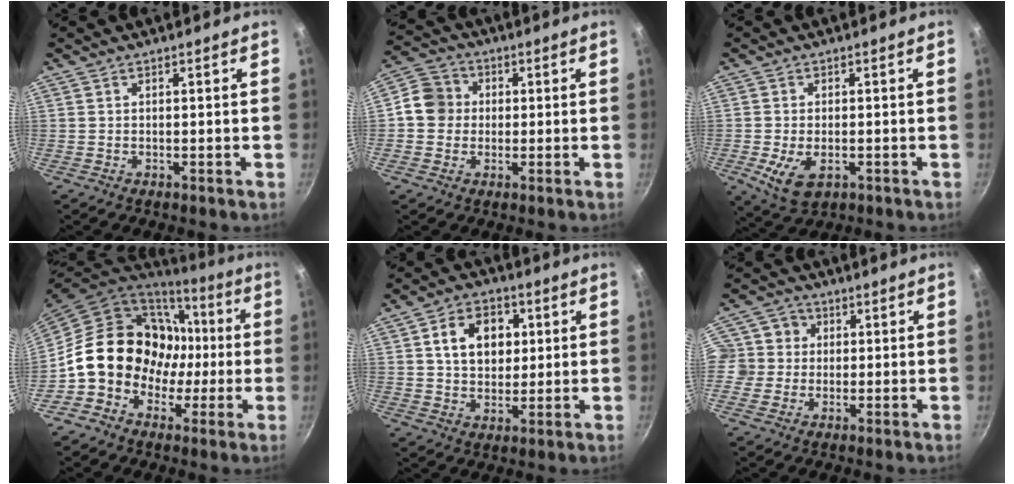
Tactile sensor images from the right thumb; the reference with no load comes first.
{"total": 7.3, "force": [0.2, 6.8, 2.8], "torque": [-0.019, 0.014, -0.018]}
{"total": 6.8, "force": [-1.9, 4.0, 5.2], "torque": [-0.097, -0.014, -0.026]}
{"total": 18.2, "force": [-1.3, 15.6, 9.2], "torque": [-0.097, 0.050, -0.019]}
{"total": 10.9, "force": [2.6, 8.1, 6.8], "torque": [-0.085, 0.004, 0.038]}
{"total": 7.0, "force": [0.6, 6.7, 1.8], "torque": [0.005, 0.011, -0.007]}